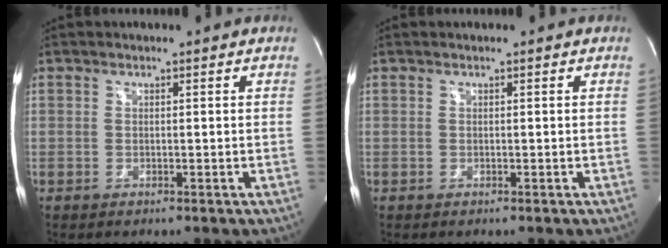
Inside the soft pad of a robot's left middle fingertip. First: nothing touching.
{"total": 0.0}